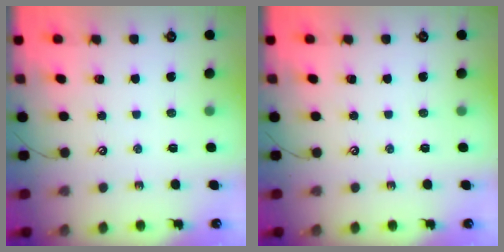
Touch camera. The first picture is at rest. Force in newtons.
{"total": 0.0}